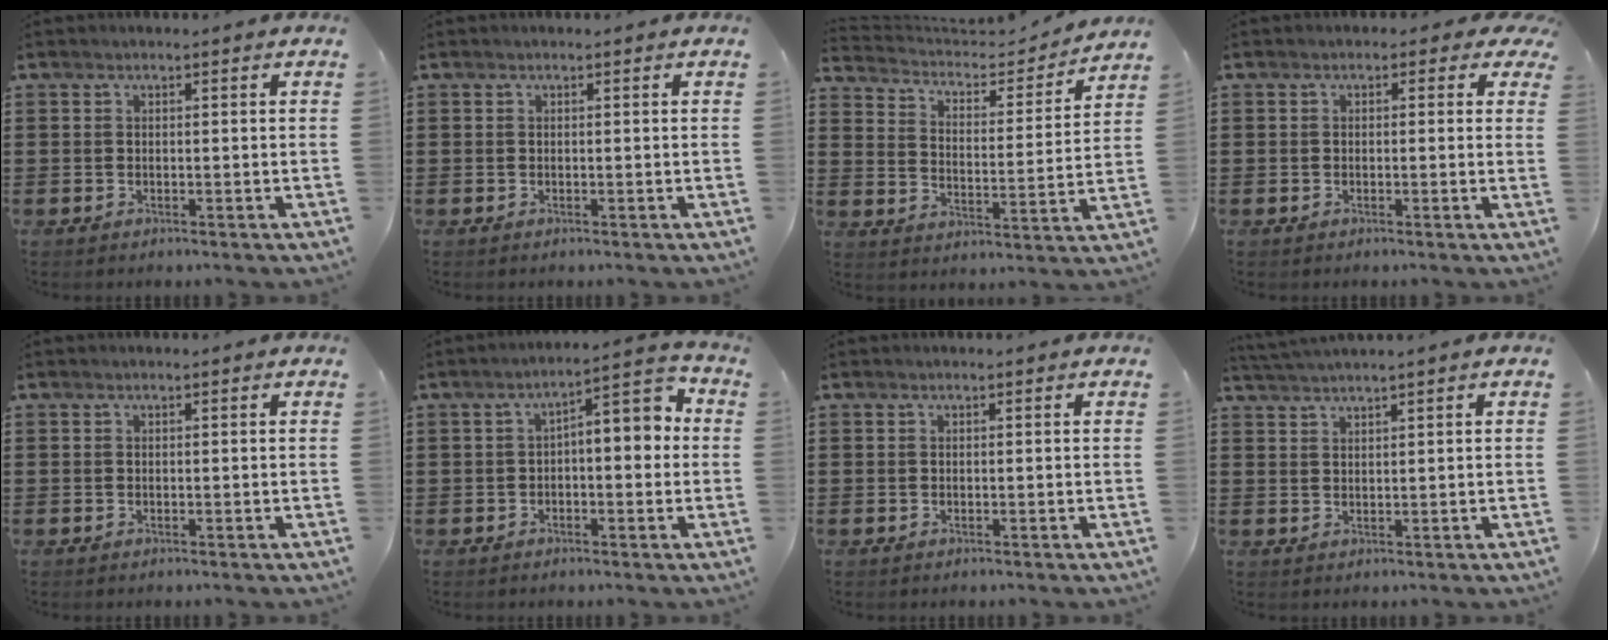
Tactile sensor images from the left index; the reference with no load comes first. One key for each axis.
{"total": 0.0}
{"total": 4.3, "fx": 4.0, "fy": 1.1, "fz": 0.9, "tx": -0.044, "ty": -0.029, "tz": 0.062}
{"total": 1.4, "fx": 0.2, "fy": 1.3, "fz": 0.5, "tx": -0.008, "ty": 0.006, "tz": -0.001}
{"total": 0.0}
{"total": 4.5, "fx": -0.3, "fy": 2.1, "fz": 3.9, "tx": -0.064, "ty": -0.008, "tz": -0.020}
{"total": 0.0}
{"total": 1.6, "fx": 1.5, "fy": -0.5, "fz": 0.2, "tx": -0.007, "ty": 0.000, "tz": 0.031}